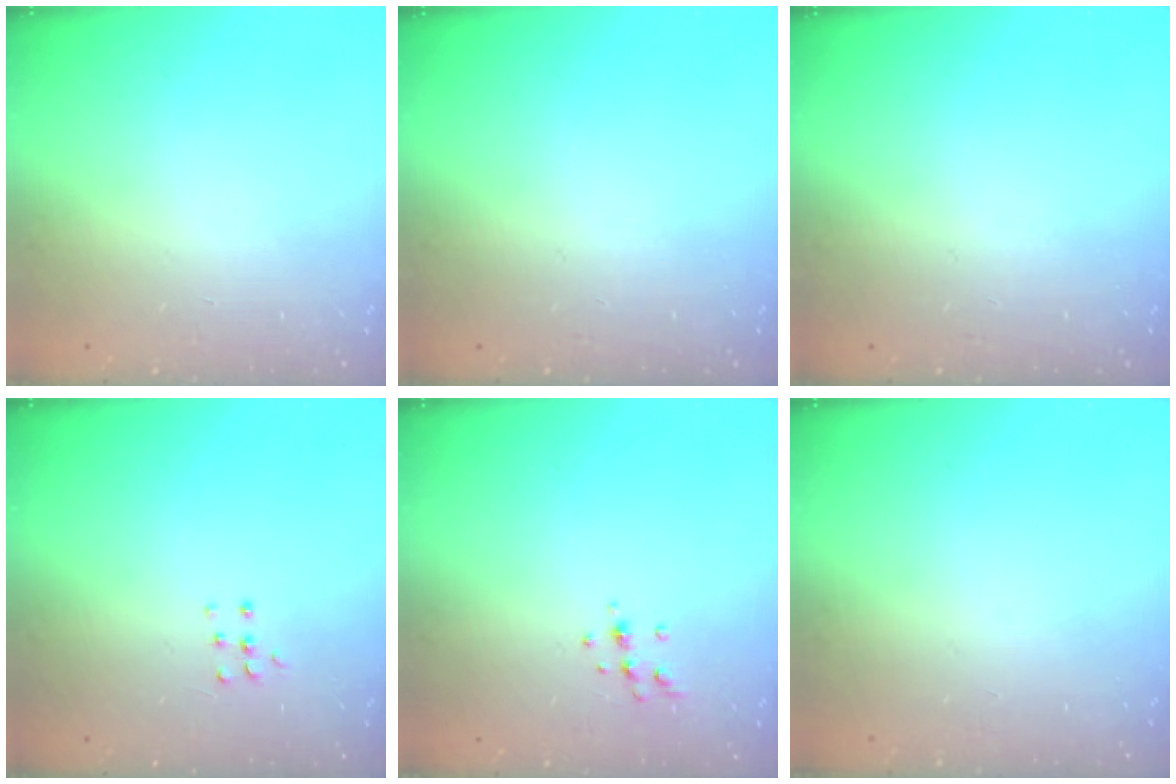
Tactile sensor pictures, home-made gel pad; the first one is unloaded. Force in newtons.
{"total": 0.0}
{"total": 0.0}
{"total": 3.8, "press": 3.8, "slide": 0.4}
{"total": 5.1, "press": 4.9, "slide": 1.1}
{"total": 0.0}